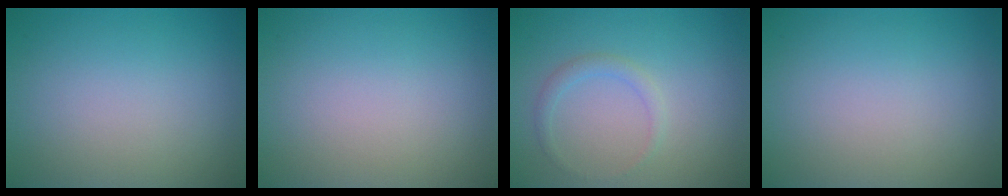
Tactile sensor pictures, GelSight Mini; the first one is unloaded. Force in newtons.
{"total": 0.0}
{"total": 1.3, "press": 1.3, "slide": 0.1}
{"total": 0.0}